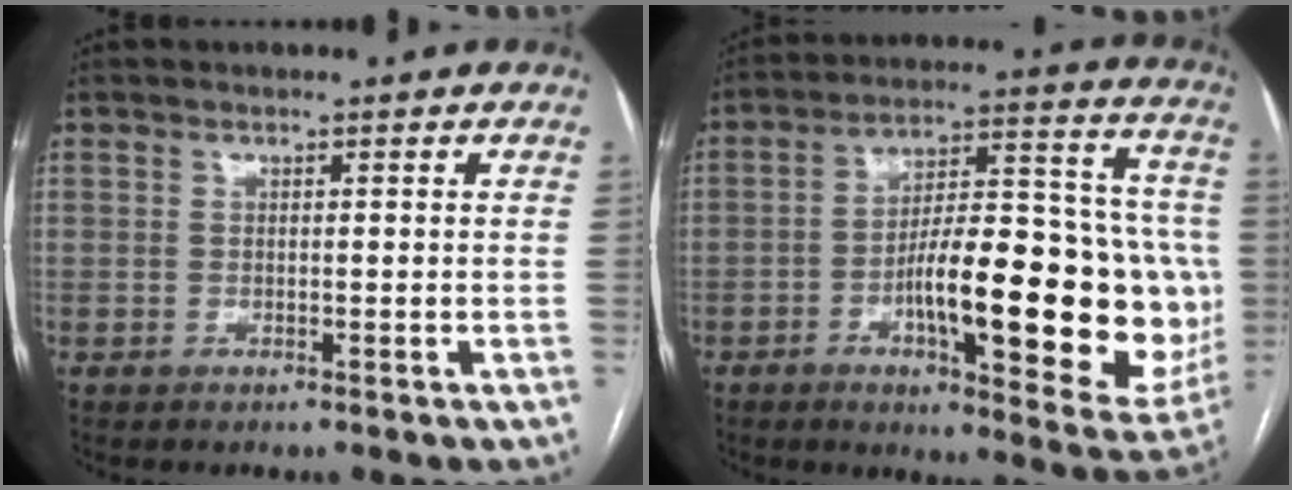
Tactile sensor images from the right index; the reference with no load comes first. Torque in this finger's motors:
{"motor_torque": [1.38, -0.76, 1.05, 0.21]}